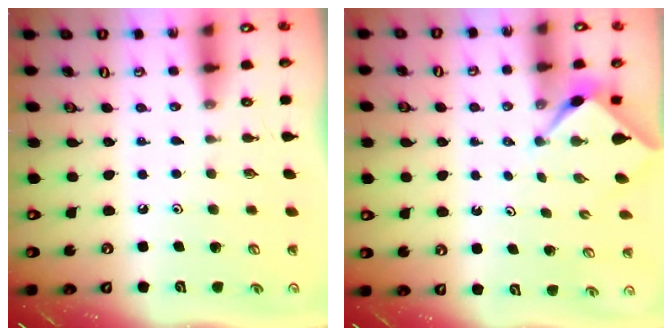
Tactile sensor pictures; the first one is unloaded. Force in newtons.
{"total": 2.4, "press": 2.3, "slide": 0.3}